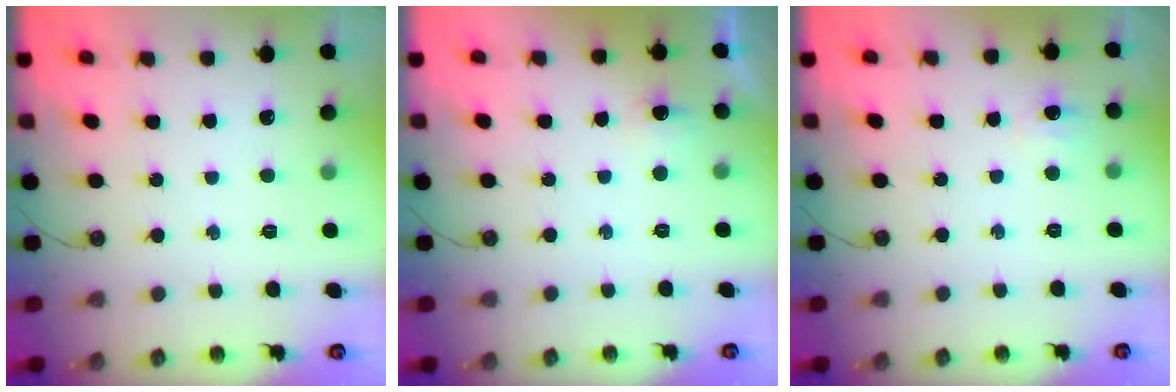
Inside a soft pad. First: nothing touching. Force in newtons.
{"total": 5.4, "press": 5.3, "slide": 1.0}
{"total": 3.6, "press": 3.5, "slide": 0.8}